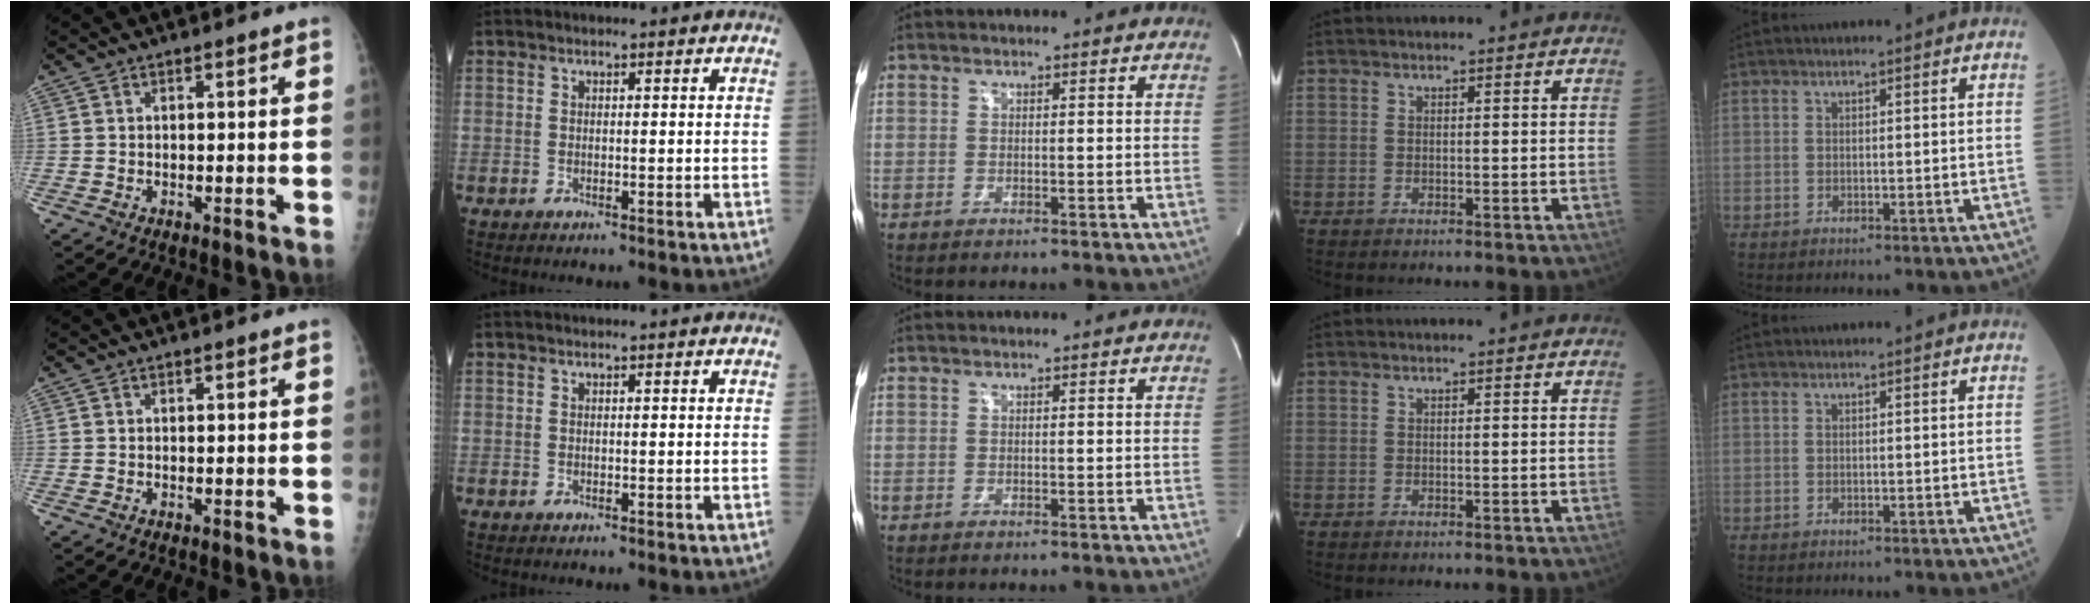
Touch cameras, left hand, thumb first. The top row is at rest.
{}